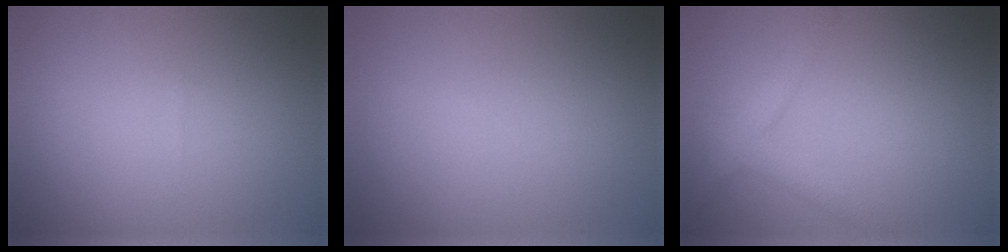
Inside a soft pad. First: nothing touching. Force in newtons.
{"total": 0.0}
{"total": 3.0, "press": 3.0, "slide": 0.1}